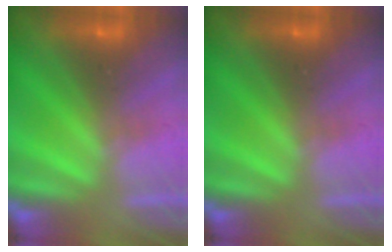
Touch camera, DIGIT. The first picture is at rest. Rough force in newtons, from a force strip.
{"total": 0.0}